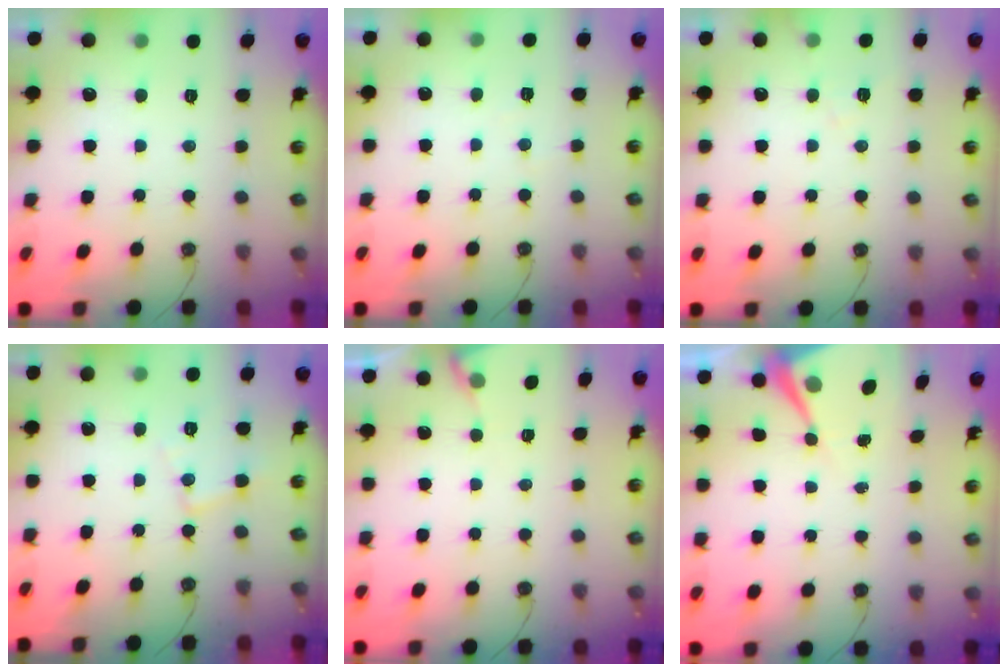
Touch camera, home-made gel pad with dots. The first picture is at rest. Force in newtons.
{"total": 2.2, "press": 2.2, "slide": 0.4}
{"total": 4.2, "press": 4.1, "slide": 0.7}
{"total": 8.0, "press": 8.0, "slide": 0.6}
{"total": 4.1, "press": 4.1, "slide": 0.6}
{"total": 7.0, "press": 7.0, "slide": 0.4}